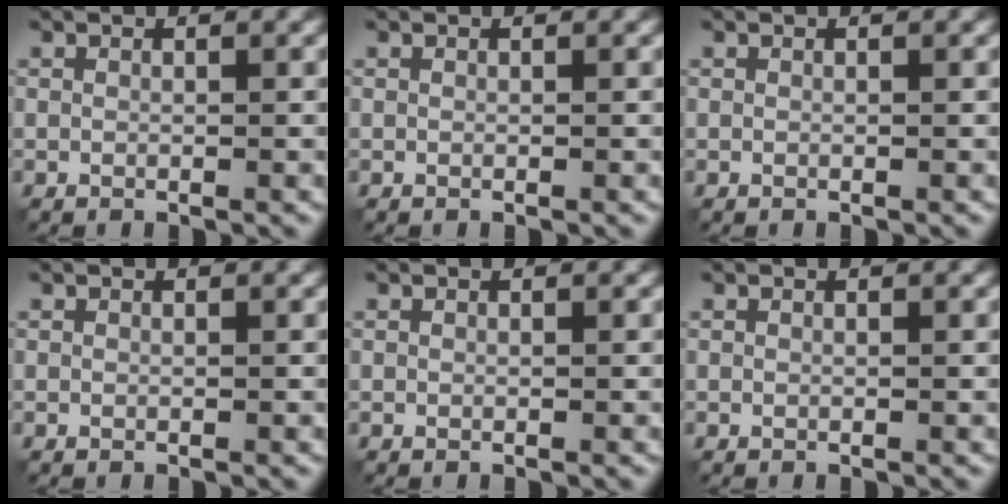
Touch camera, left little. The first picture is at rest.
{"total": 0.0}
{"total": 0.0}
{"total": 0.0}
{"total": 0.0}
{"total": 0.0}